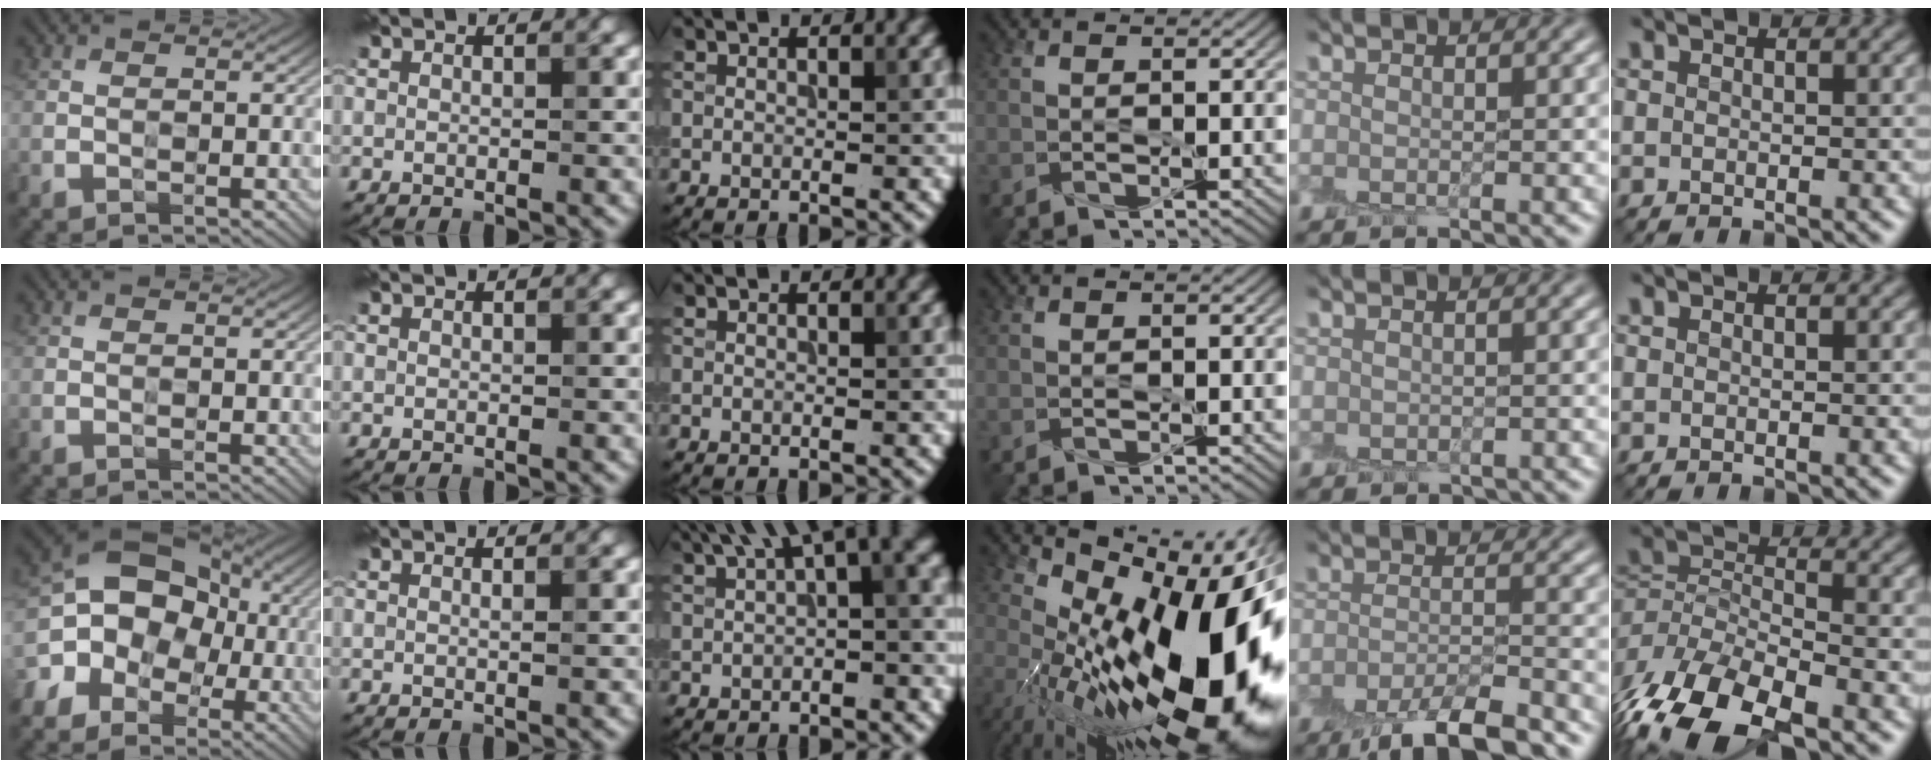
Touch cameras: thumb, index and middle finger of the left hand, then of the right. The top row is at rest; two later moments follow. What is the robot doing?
{"motion": "peel", "object": "cling film"}